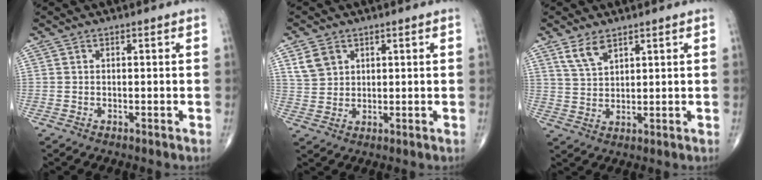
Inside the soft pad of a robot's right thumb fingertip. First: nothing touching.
{"total": 4.8, "force": [2.5, 3.6, 2.1], "torque": [-0.029, -0.010, 0.054]}
{"total": 4.9, "force": [3.3, 2.2, 2.9], "torque": [-0.052, -0.016, 0.071]}